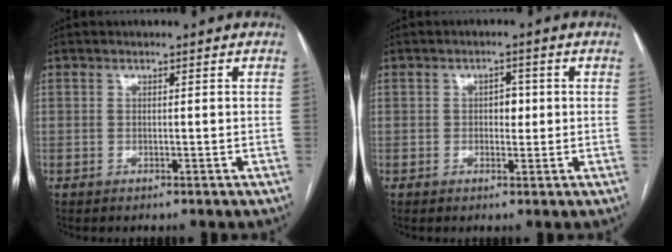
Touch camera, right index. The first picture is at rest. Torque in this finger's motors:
{"motor_torque": [0.43, 0.00, 0.00, 0.03]}